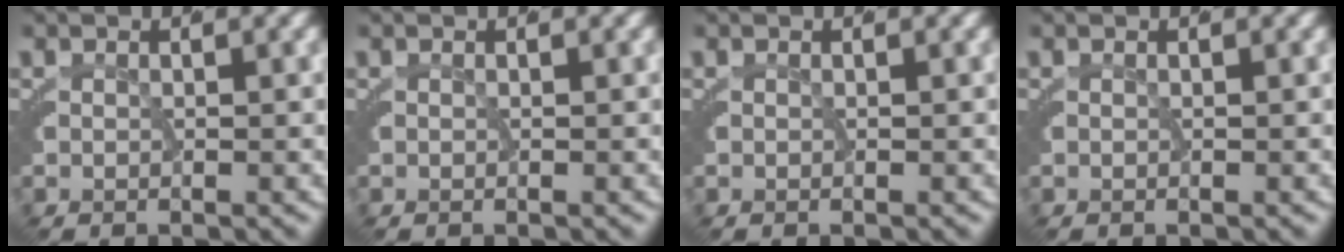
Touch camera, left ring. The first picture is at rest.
{"total": 0.0}
{"total": 0.0}
{"total": 0.0}